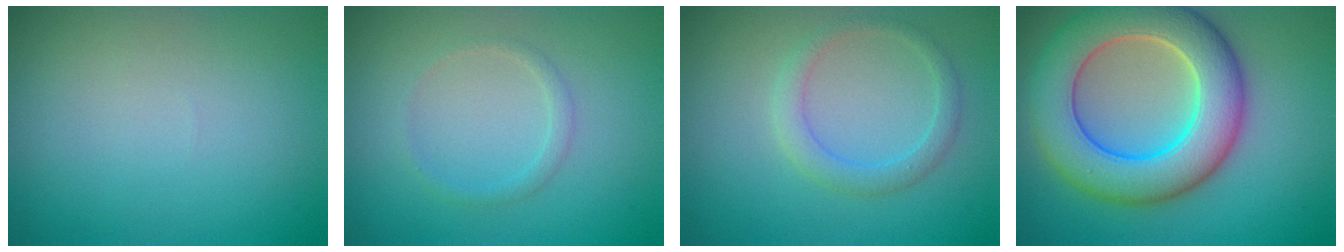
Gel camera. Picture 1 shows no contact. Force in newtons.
{"total": 1.1, "press": 1.1, "slide": 0.0}
{"total": 2.1, "press": 2.1, "slide": 0.1}
{"total": 10.2, "press": 10.2, "slide": 0.7}